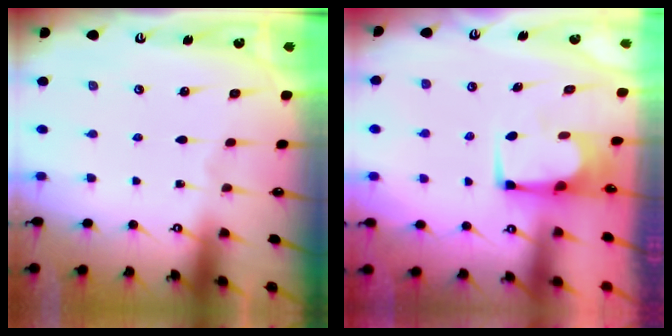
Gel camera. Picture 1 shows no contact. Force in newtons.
{"total": 2.4, "press": 2.4, "slide": 0.2}